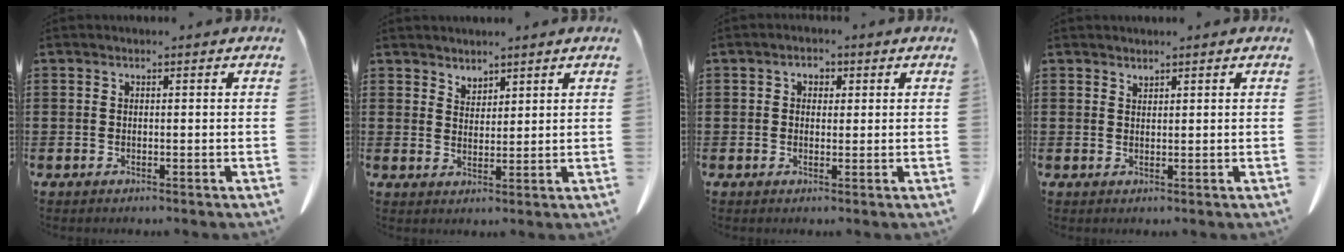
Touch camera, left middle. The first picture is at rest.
{"total": 2.6, "force": [2.5, 0.8, 0.0], "torque": [-0.006, -0.002, 0.048]}
{"total": 1.8, "force": [0.3, 1.4, 1.0], "torque": [-0.024, 0.008, 0.004]}
{"total": 1.1, "force": [1.1, 0.1, 0.1], "torque": [-0.004, -0.002, 0.021]}